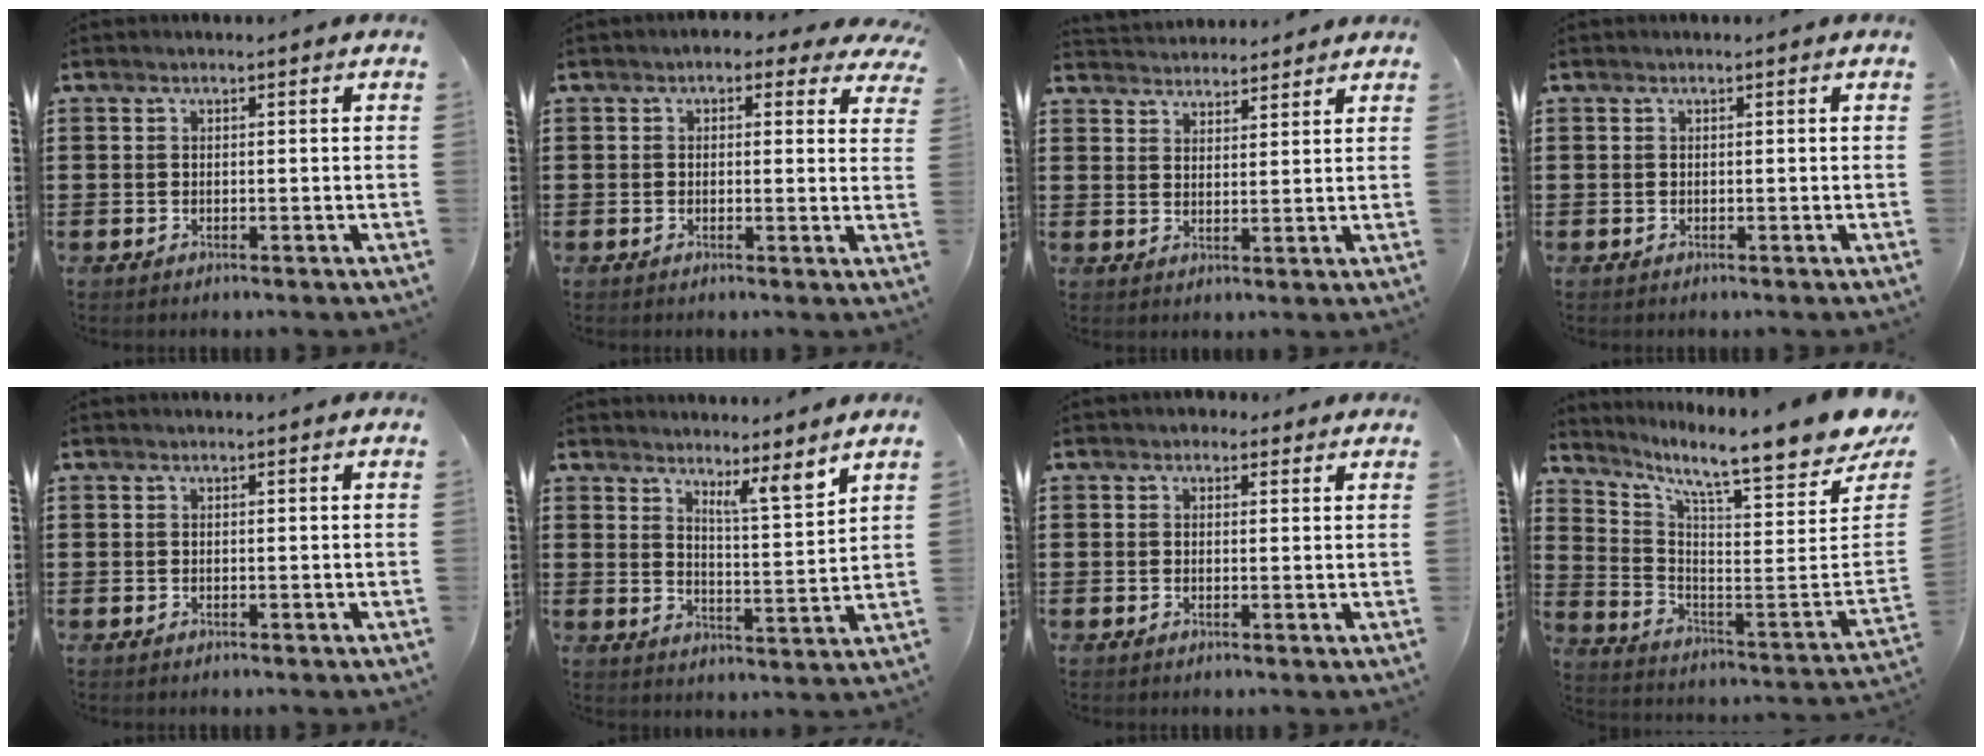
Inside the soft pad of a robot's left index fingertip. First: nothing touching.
{"total": 2.0, "force": [1.0, 1.3, 1.0], "torque": [-0.020, 0.005, 0.015]}
{"total": 3.3, "force": [3.3, 0.6, -0.3], "torque": [-0.005, -0.009, 0.062]}
{"total": 0.0}
{"total": 0.0}
{"total": 6.0, "force": [5.1, -0.1, 3.1], "torque": [-0.044, -0.037, 0.080]}
{"total": 1.4, "force": [0.8, 1.2, 0.3], "torque": [-0.011, 0.008, 0.014]}
{"total": 8.8, "force": [7.1, -0.1, 5.2], "torque": [-0.112, -0.081, 0.106]}